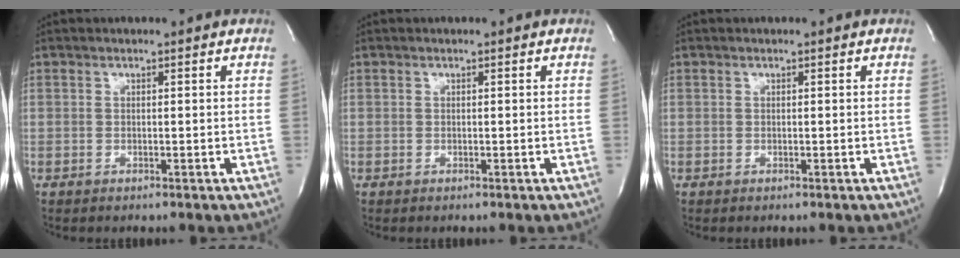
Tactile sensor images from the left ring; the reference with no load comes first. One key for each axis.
{"total": 0.0}
{"total": 0.0}